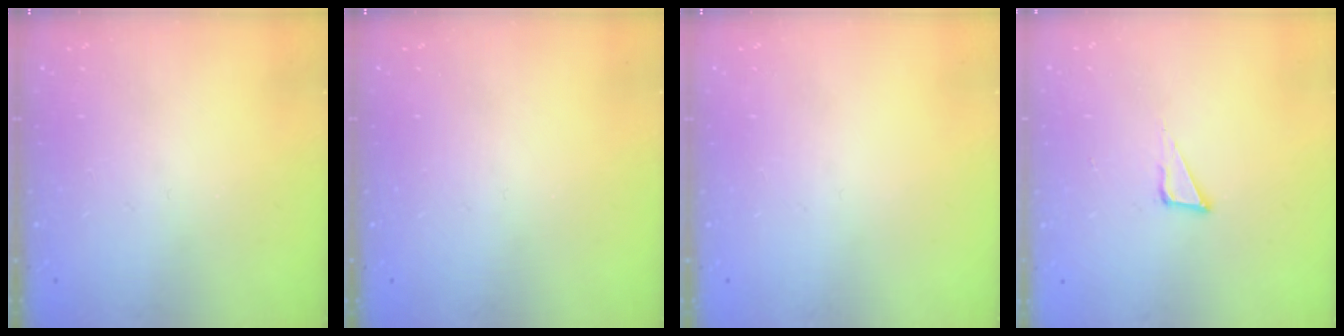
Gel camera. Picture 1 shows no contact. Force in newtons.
{"total": 0.0}
{"total": 0.0}
{"total": 4.8, "press": 4.8, "slide": 0.4}